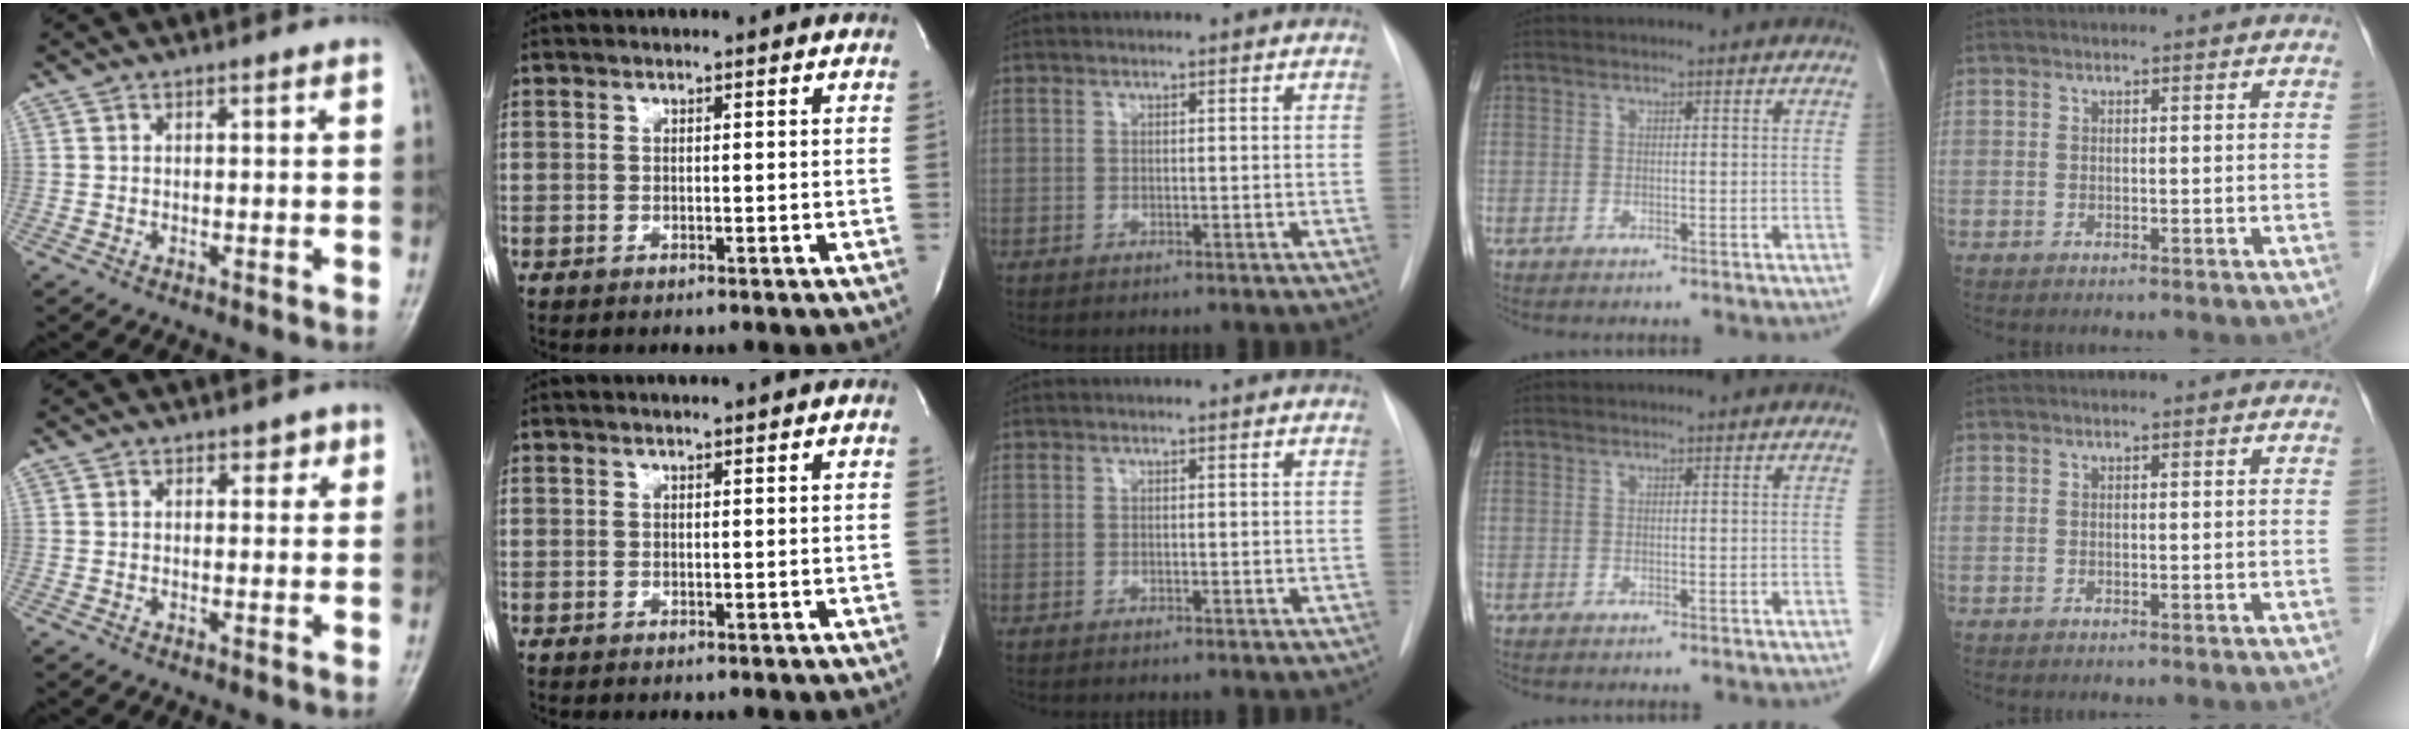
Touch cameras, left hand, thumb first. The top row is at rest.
{"thumb": {"total": 2.1, "force": [1.1, 1.5, 1.0], "torque": [0.009, -0.002, 0.010]}, "index": {"total": 0.5, "force": [0.4, -0.2, 0.3], "torque": [-0.009, -0.006, 0.013]}}